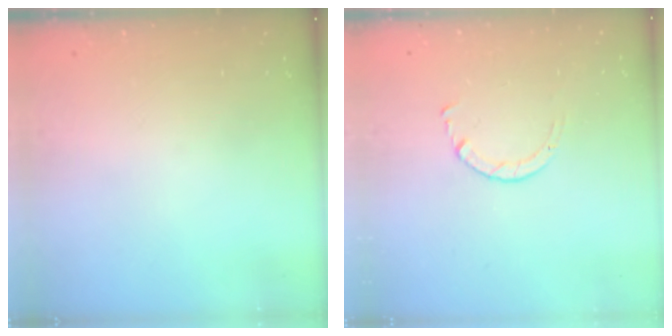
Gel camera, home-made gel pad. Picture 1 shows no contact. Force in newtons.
{"total": 1.7, "press": 1.7, "slide": 0.2}